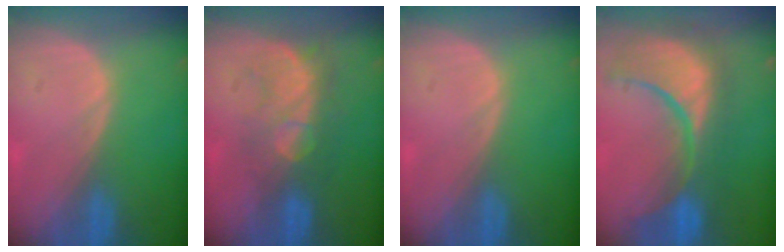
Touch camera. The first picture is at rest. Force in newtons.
{"total": 8.3, "press": 7.6, "slide": 3.3}
{"total": 0.0}
{"total": 13.0, "press": 11.5, "slide": 6.1}